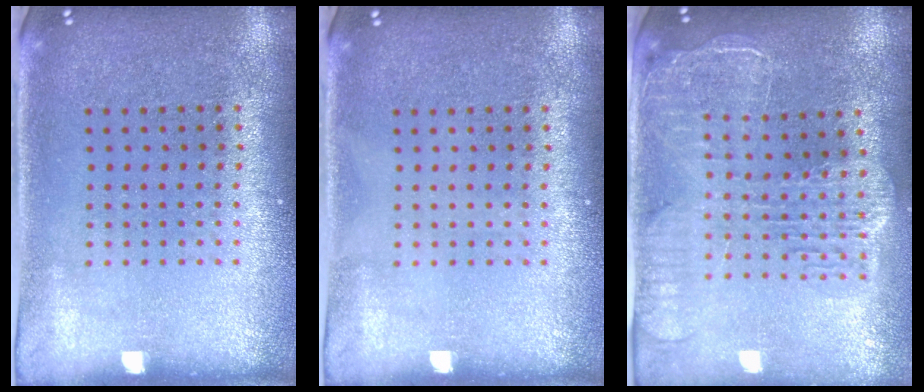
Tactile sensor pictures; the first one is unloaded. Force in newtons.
{"total": 0.0}
{"total": 2.5, "press": 2.2, "slide": 1.3}